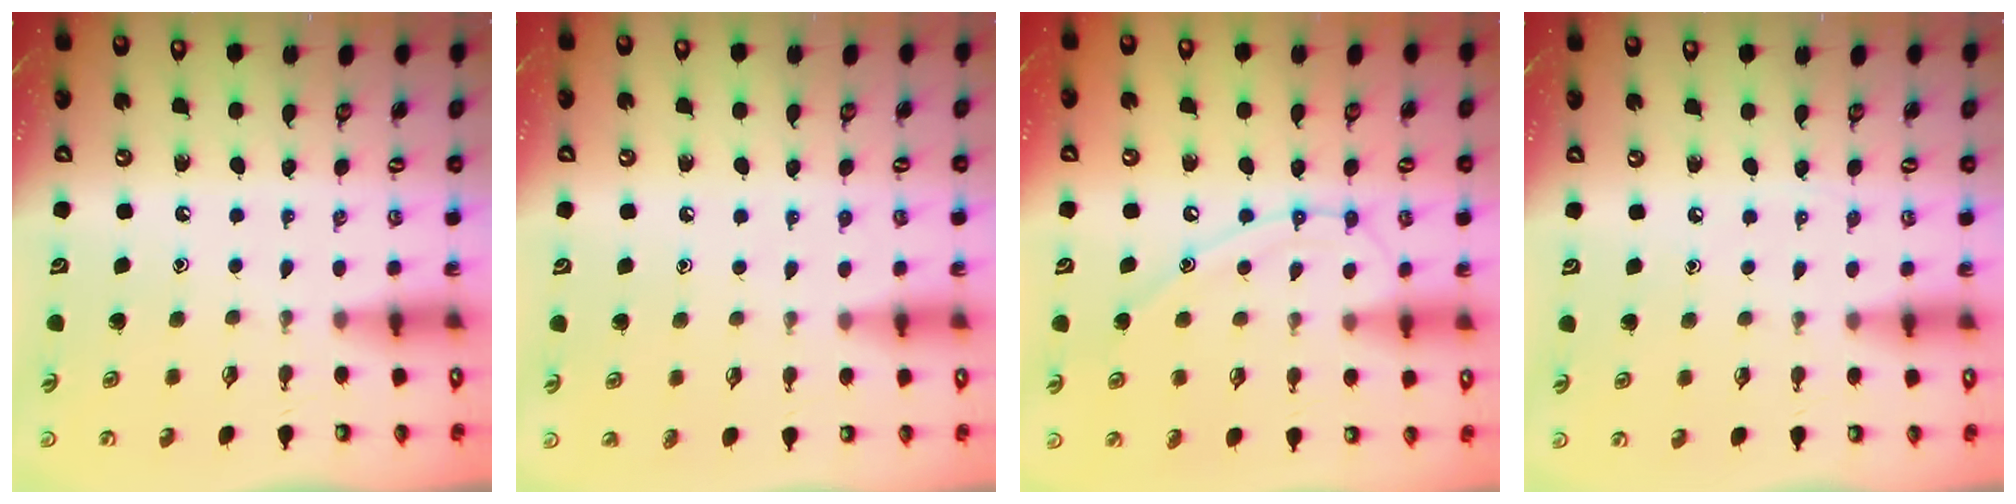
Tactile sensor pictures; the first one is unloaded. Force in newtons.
{"total": 4.3, "press": 4.2, "slide": 0.5}
{"total": 11.2, "press": 11.1, "slide": 1.1}
{"total": 3.0, "press": 3.0, "slide": 0.4}